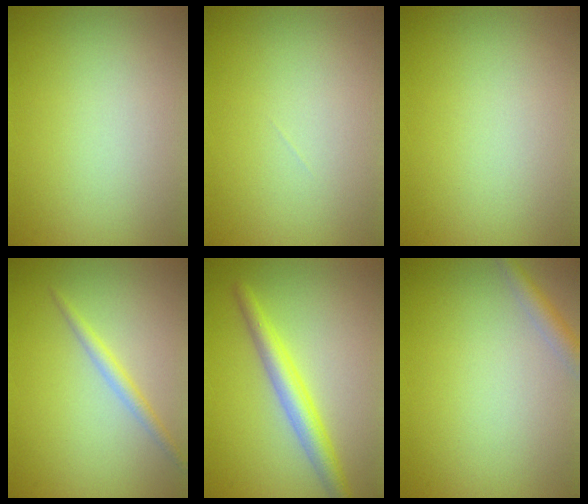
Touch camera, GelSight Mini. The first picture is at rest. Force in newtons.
{"total": 0.0}
{"total": 0.0}
{"total": 1.6, "press": 1.6, "slide": 0.1}
{"total": 3.6, "press": 3.6, "slide": 0.2}
{"total": 1.9, "press": 1.9, "slide": 0.1}